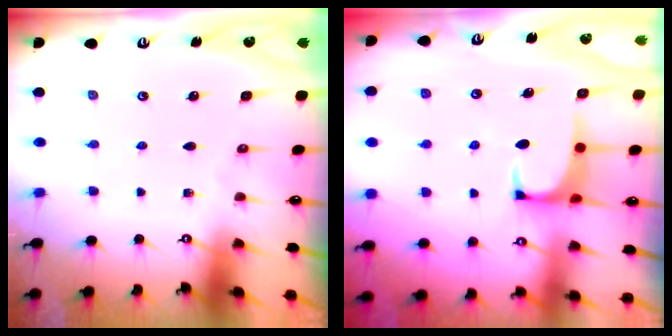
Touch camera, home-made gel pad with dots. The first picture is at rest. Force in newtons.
{"total": 1.2, "press": 1.0, "slide": 0.7}